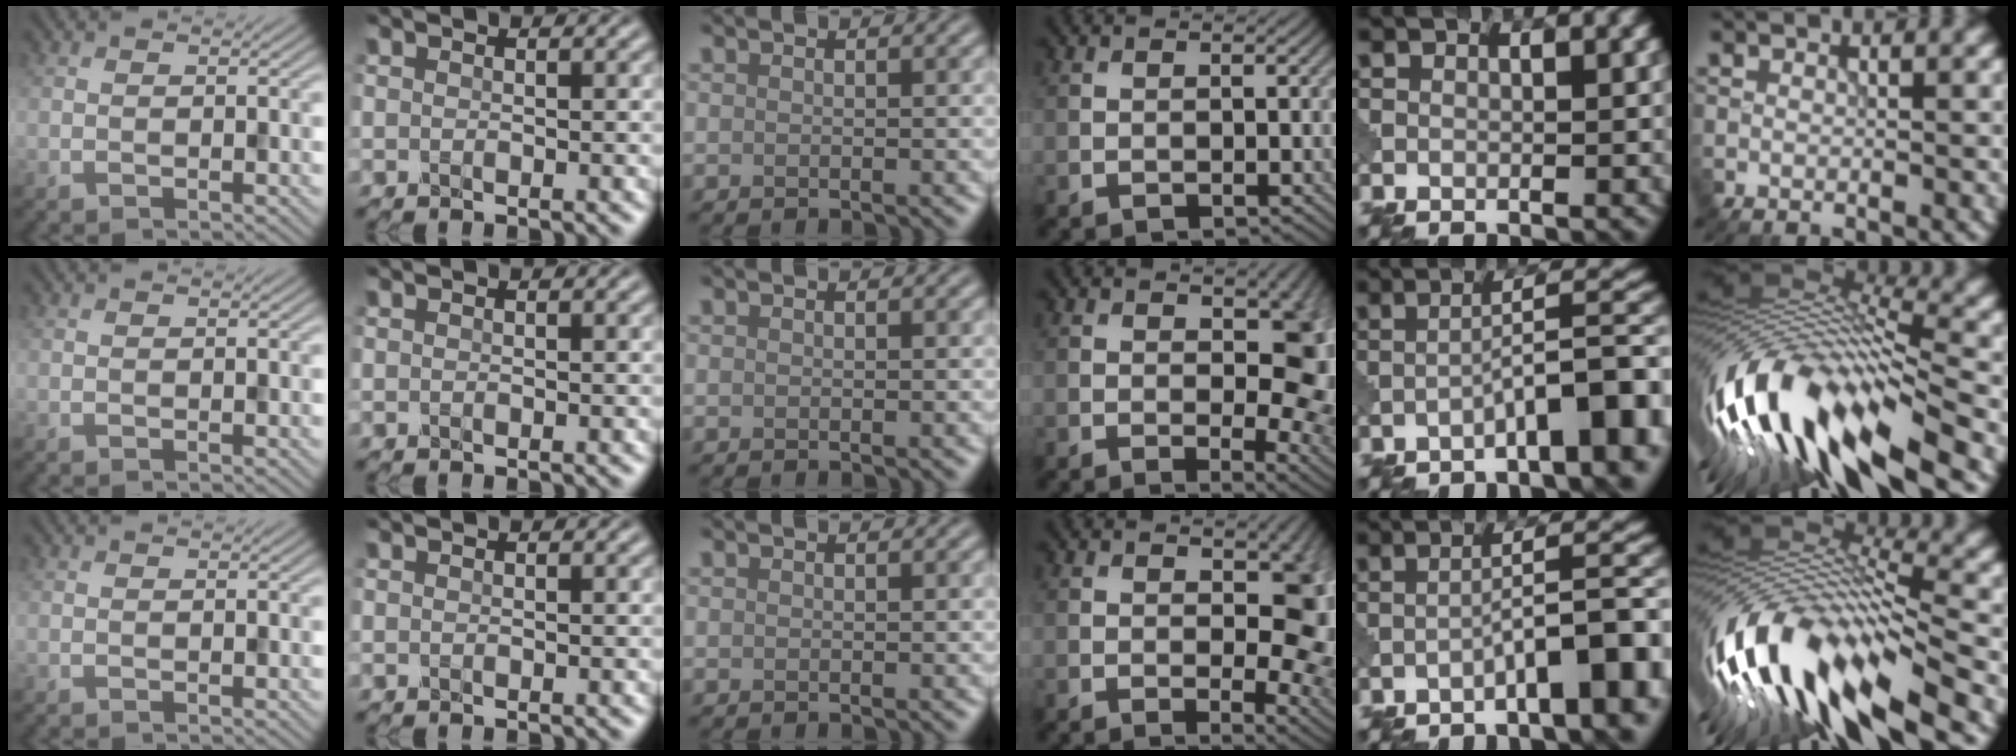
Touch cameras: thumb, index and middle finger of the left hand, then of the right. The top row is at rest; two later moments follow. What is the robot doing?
{"motion": "shake", "object": "medicine bottle"}